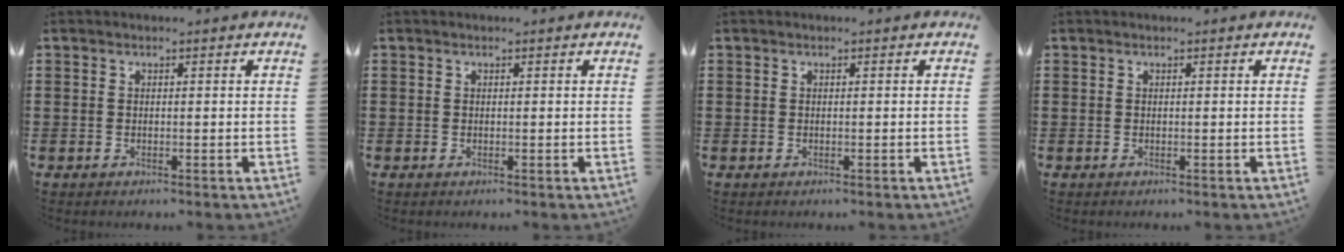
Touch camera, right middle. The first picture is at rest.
{"total": 0.0}
{"total": 0.0}
{"total": 0.0}